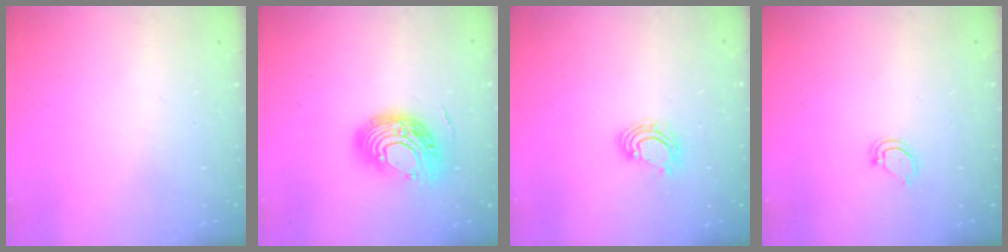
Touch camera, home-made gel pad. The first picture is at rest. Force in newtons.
{"total": 15.3, "press": 15.3, "slide": 0.9}
{"total": 5.1, "press": 5.1, "slide": 0.3}
{"total": 4.0, "press": 4.0, "slide": 0.4}